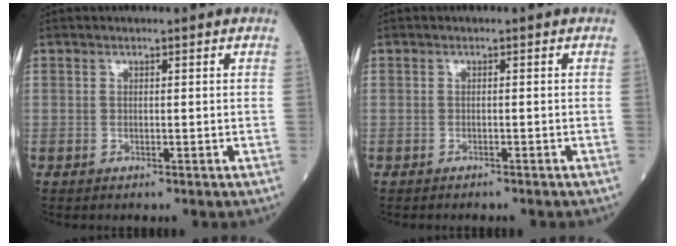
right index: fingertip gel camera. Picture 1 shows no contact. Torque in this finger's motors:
{"motor_torque": [-0.02, 0.13, -0.04, 0.01]}